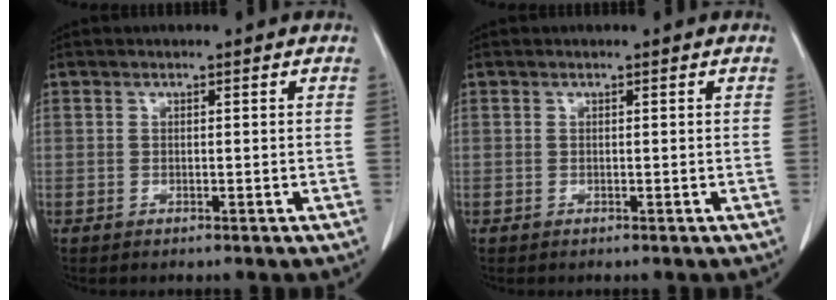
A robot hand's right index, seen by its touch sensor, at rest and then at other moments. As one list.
[{"total": 0.0}]